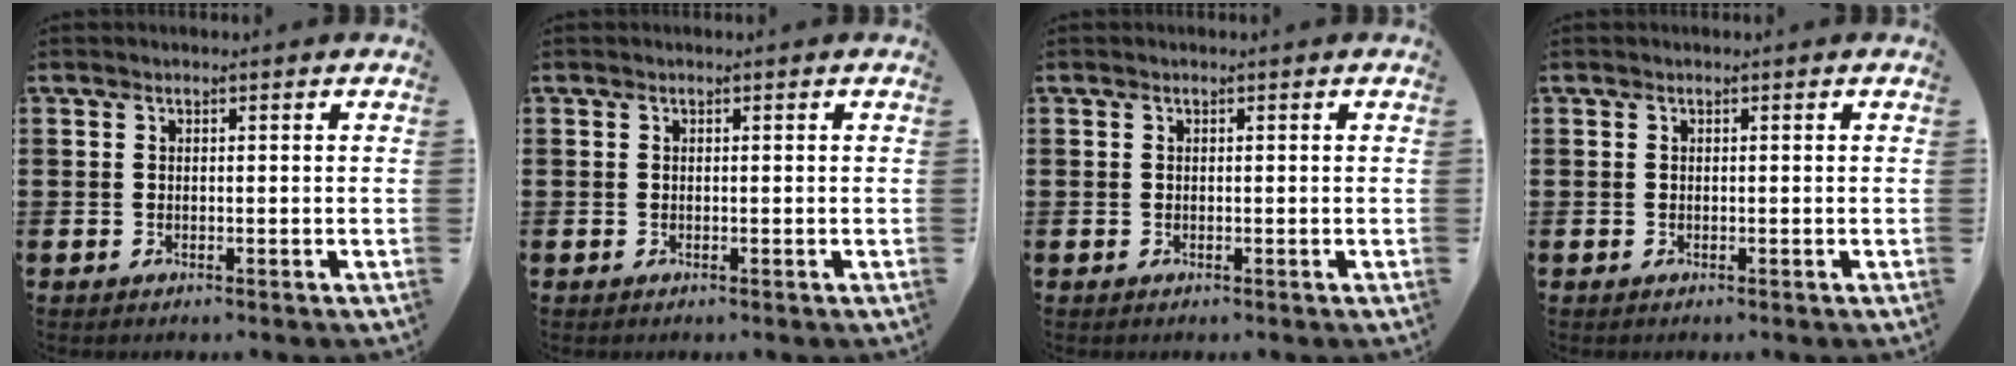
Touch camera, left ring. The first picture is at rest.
{"total": 0.0}
{"total": 0.0}
{"total": 0.0}